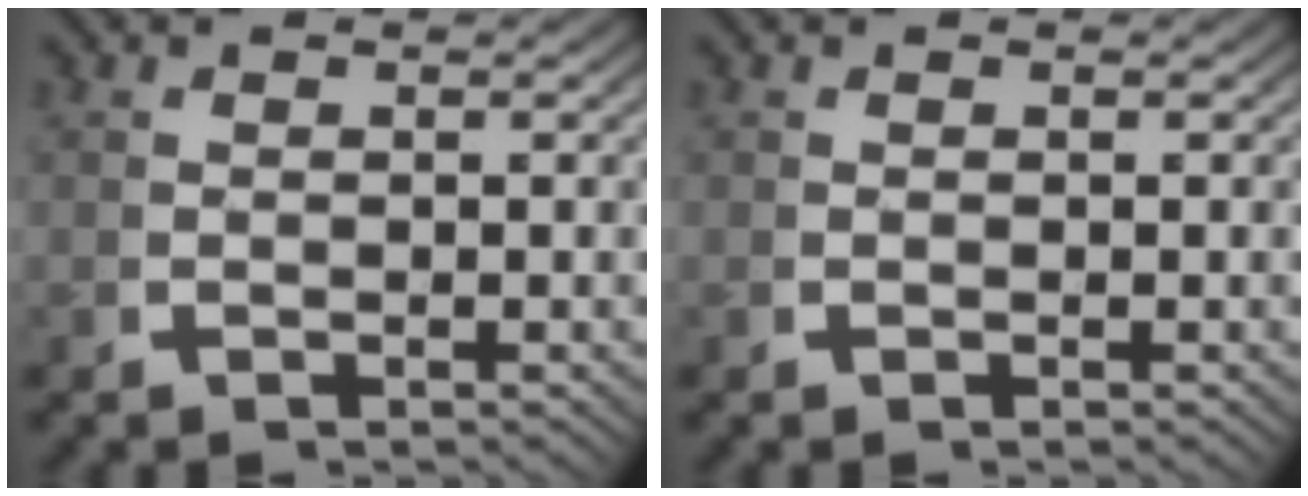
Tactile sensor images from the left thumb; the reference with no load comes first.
{"total": 0.0}